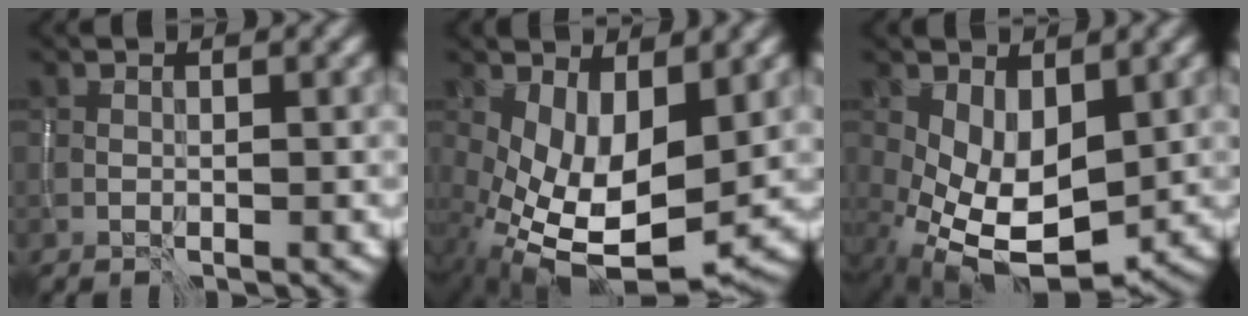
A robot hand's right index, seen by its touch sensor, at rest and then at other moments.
{"total": 10.5, "force": [-1.5, 5.4, 8.9], "torque": [-0.176, -0.024, -0.014]}
{"total": 7.2, "force": [-0.7, 4.1, 5.9], "torque": [-0.117, -0.016, -0.001]}